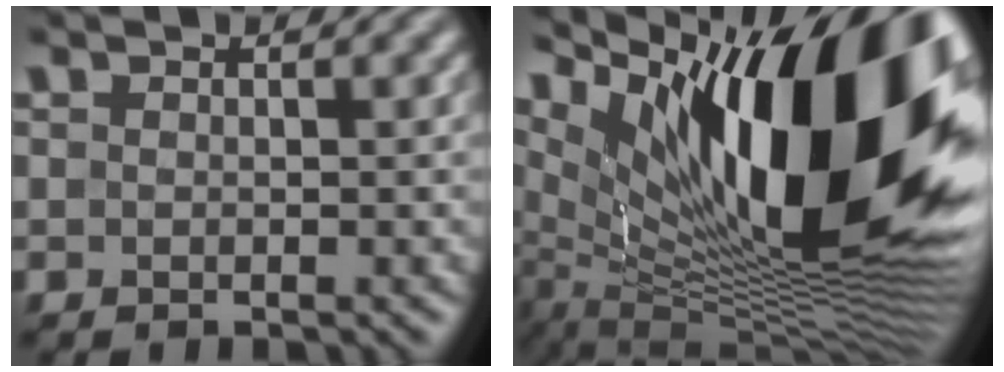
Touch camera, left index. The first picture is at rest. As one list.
[{"total": 18.3, "force": [6.8, 6.4, 15.7], "torque": [-0.234, 0.015, 0.111]}]